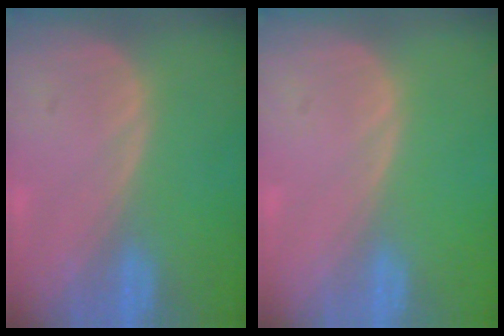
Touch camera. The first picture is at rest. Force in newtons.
{"total": 0.0}